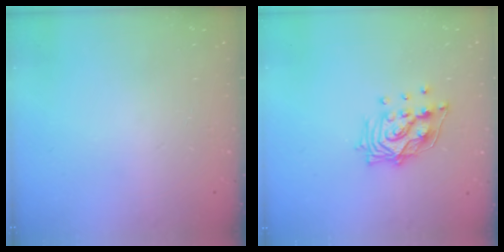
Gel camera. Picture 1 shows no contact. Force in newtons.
{"total": 12.9, "press": 12.8, "slide": 1.2}